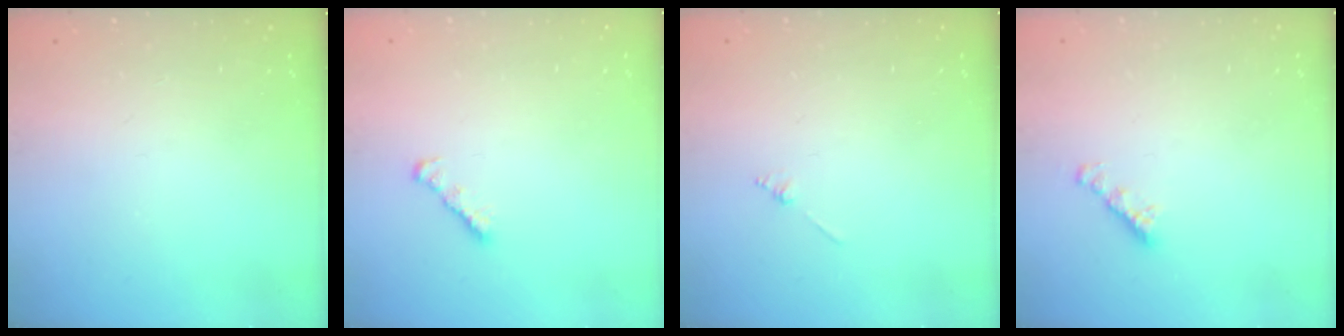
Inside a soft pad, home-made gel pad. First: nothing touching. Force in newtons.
{"total": 2.5, "press": 2.4, "slide": 0.6}
{"total": 0.8, "press": 0.8, "slide": 0.2}
{"total": 2.5, "press": 2.5, "slide": 0.5}